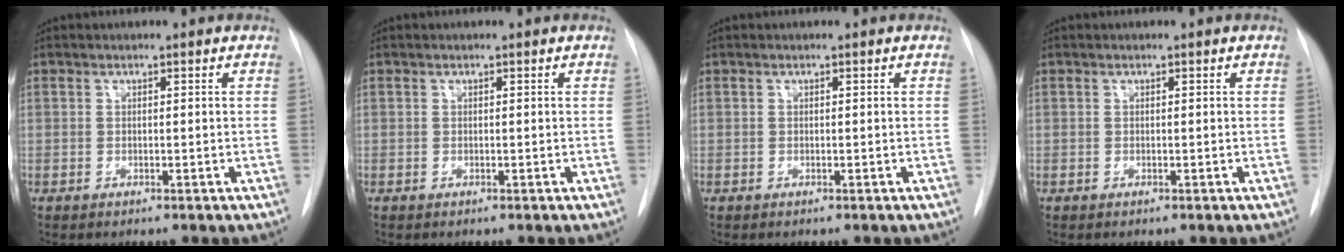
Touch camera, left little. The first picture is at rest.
{"total": 0.0}
{"total": 0.0}
{"total": 0.0}